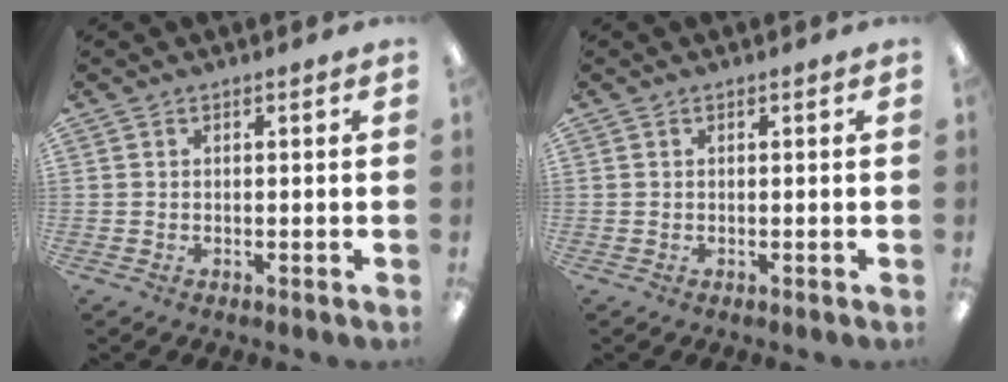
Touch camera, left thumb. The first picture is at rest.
{"total": 0.0}